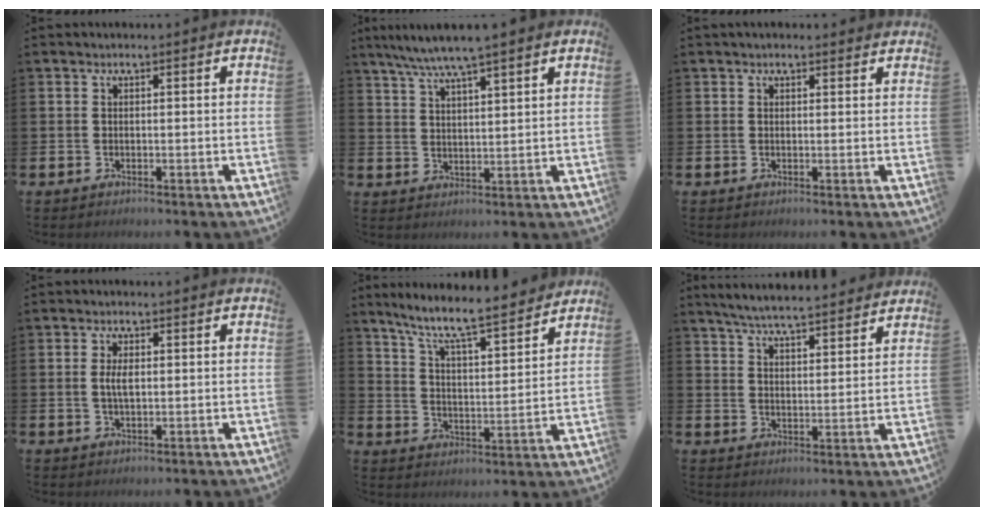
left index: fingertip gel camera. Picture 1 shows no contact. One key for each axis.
{"total": 6.2, "fx": 5.6, "fy": -0.1, "fz": 2.7, "tx": -0.072, "ty": -0.019, "tz": 0.101}
{"total": 1.1, "fx": 1.0, "fy": 0.4, "fz": 0.3, "tx": 0.002, "ty": 0.002, "tz": 0.017}
{"total": 2.8, "fx": 0.4, "fy": 1.2, "fz": 2.5, "tx": -0.042, "ty": 0.003, "tz": 0.002}
{"total": 8.6, "fx": 7.8, "fy": 0.6, "fz": 3.5, "tx": -0.095, "ty": -0.059, "tz": 0.130}
{"total": 6.0, "fx": 5.9, "fy": 0.3, "fz": 1.3, "tx": -0.041, "ty": -0.036, "tz": 0.103}